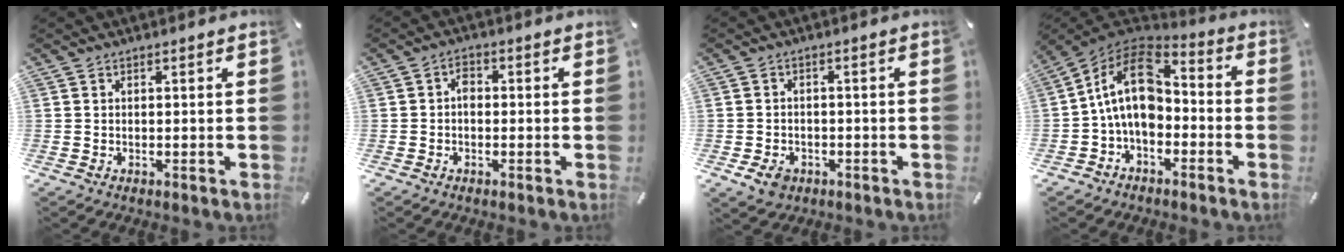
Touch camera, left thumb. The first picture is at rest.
{"total": 2.4, "force": [-0.4, 1.6, 1.7], "torque": [-0.034, 0.008, -0.008]}
{"total": 4.3, "force": [-2.2, 3.2, 1.8], "torque": [-0.042, 0.008, -0.042]}
{"total": 14.3, "force": [-1.3, 9.7, 10.5], "torque": [-0.214, 0.016, -0.027]}